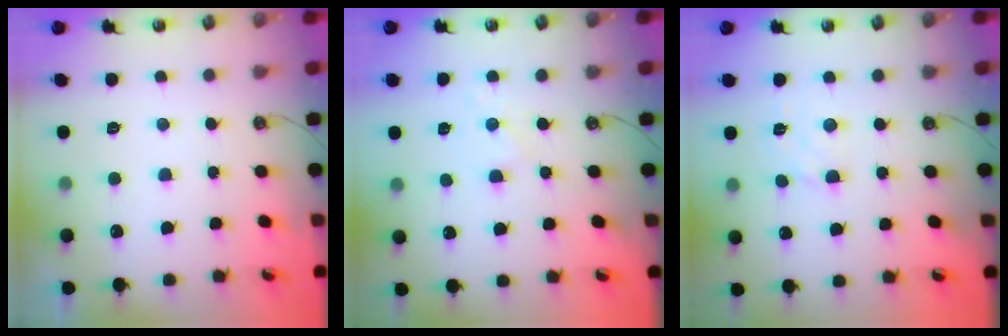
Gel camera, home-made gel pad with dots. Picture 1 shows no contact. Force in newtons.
{"total": 3.5, "press": 3.5, "slide": 0.4}
{"total": 4.5, "press": 4.5, "slide": 0.6}